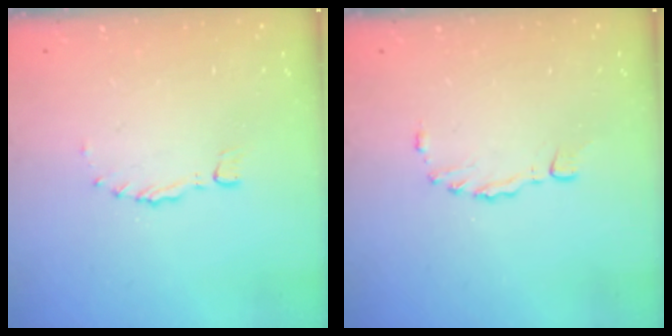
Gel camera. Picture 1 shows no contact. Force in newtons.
{"total": 2.9, "press": 2.9, "slide": 0.5}